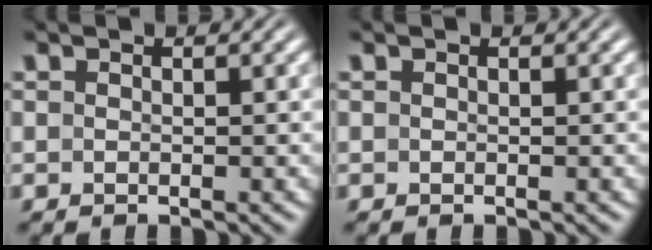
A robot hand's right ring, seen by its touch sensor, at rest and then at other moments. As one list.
[{"total": 0.0}]